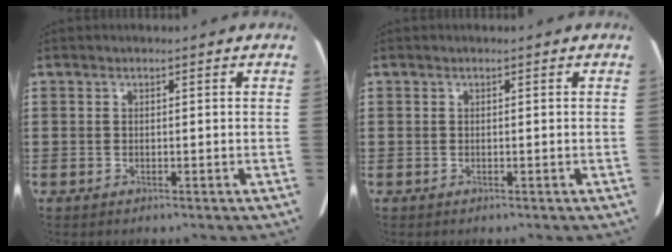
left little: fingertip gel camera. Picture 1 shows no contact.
{"total": 0.0}